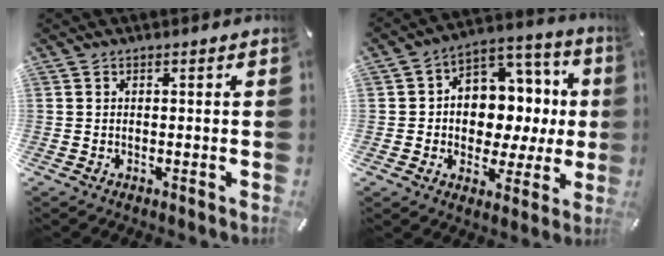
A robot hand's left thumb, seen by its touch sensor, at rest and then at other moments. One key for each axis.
{"total": 11.1, "fx": -0.1, "fy": 9.8, "fz": 5.2, "tx": -0.061, "ty": -0.016, "tz": 0.010}